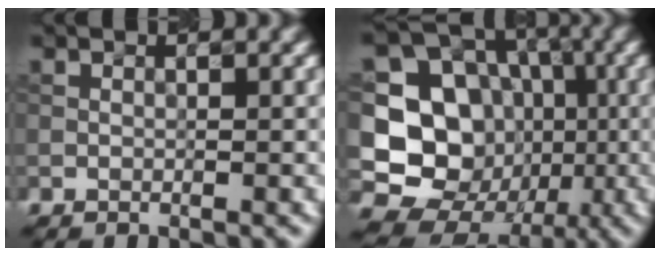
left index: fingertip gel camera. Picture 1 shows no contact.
{"total": 17.5, "force": [-2.0, 16.3, 6.1], "torque": [-0.153, 0.008, -0.042]}